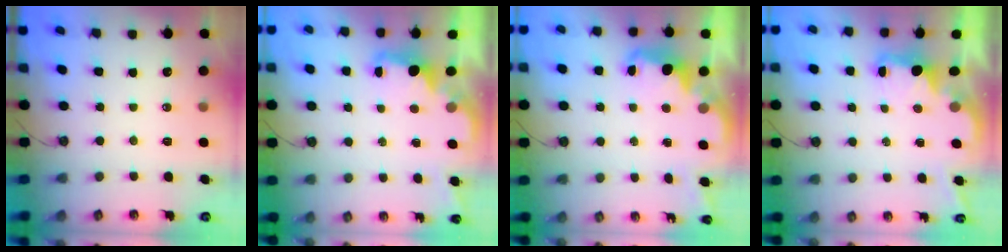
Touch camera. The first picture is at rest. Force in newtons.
{"total": 2.1, "press": 2.0, "slide": 0.7}
{"total": 2.7, "press": 2.6, "slide": 0.7}
{"total": 2.2, "press": 2.0, "slide": 0.8}